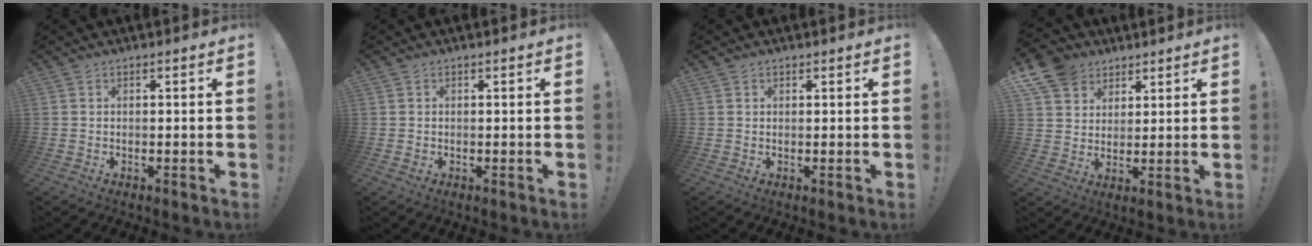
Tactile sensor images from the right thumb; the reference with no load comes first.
{"total": 0.7, "force": [-0.1, 0.7, 0.1], "torque": [0.005, 0.000, -0.005]}
{"total": 0.5, "force": [0.4, 0.4, 0.0], "torque": [0.006, -0.002, 0.006]}
{"total": 10.1, "force": [6.3, 7.5, 2.6], "torque": [-0.045, -0.040, 0.126]}